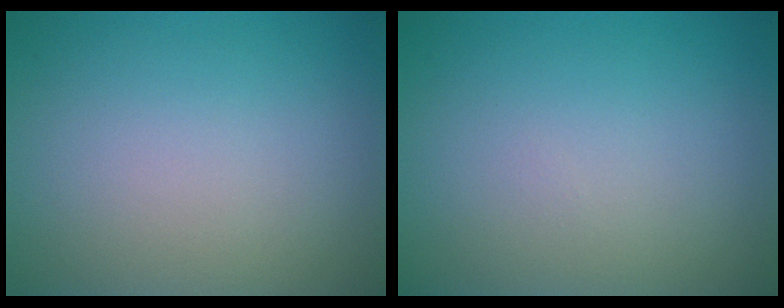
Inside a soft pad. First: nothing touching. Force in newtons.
{"total": 0.0}